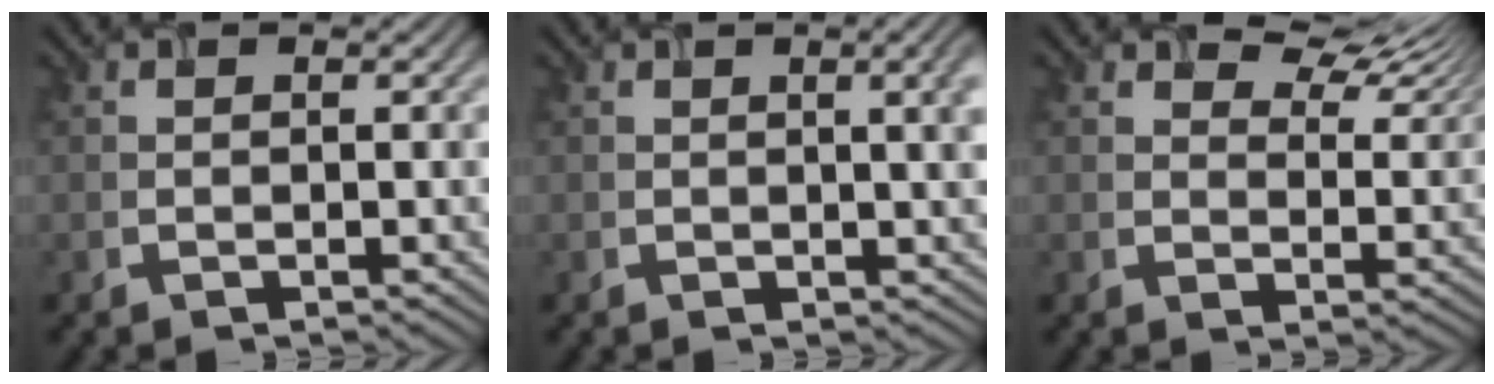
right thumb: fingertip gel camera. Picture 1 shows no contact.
{"total": 3.2, "force": [0.8, 0.7, 3.0], "torque": [-0.040, 0.005, 0.013]}
{"total": 6.8, "force": [5.2, 2.8, 3.5], "torque": [-0.055, 0.003, 0.083]}